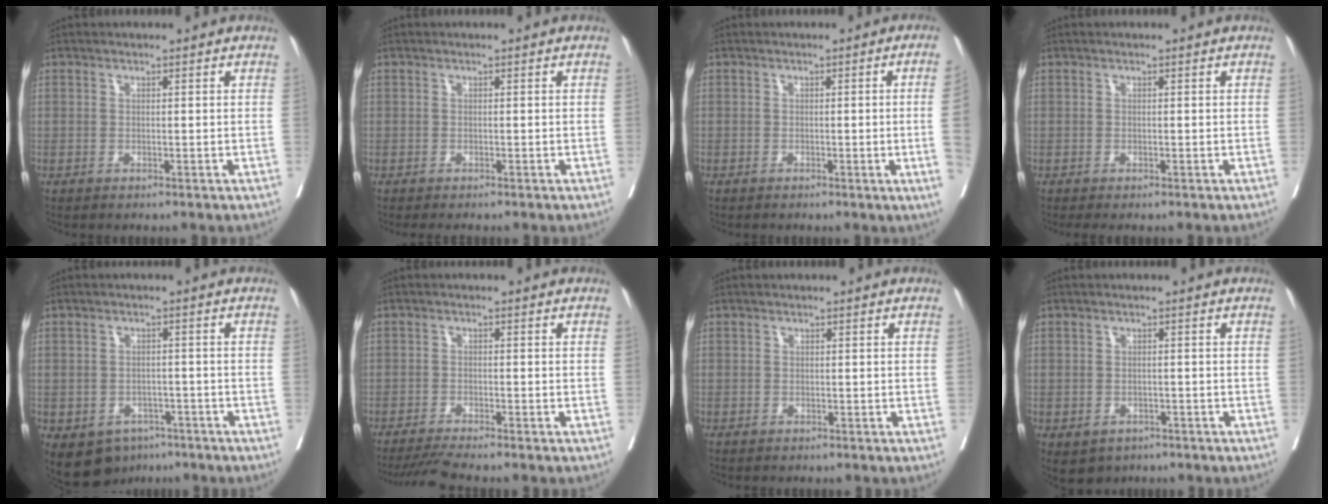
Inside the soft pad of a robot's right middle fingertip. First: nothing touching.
{"total": 1.6, "force": [-1.4, 0.2, 0.8], "torque": [-0.006, -0.003, -0.024]}
{"total": 5.9, "force": [-0.8, -2.0, 5.5], "torque": [-0.067, -0.015, -0.007]}
{"total": 0.8, "force": [-0.5, 0.2, 0.6], "torque": [-0.012, -0.006, -0.009]}
{"total": 7.9, "force": [-4.6, 5.8, 2.5], "torque": [-0.041, 0.006, -0.059]}
{"total": 4.0, "force": [-3.6, -0.9, 1.6], "torque": [-0.025, -0.016, -0.067]}
{"total": 0.0}
{"total": 4.2, "force": [-2.4, 3.3, 1.0], "torque": [-0.009, 0.001, -0.029]}